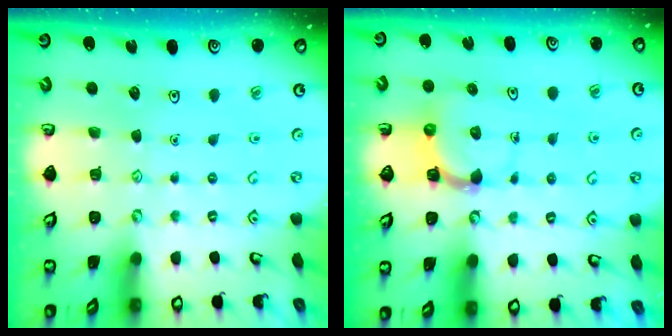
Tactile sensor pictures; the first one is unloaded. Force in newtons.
{"total": 4.5, "press": 4.4, "slide": 0.7}